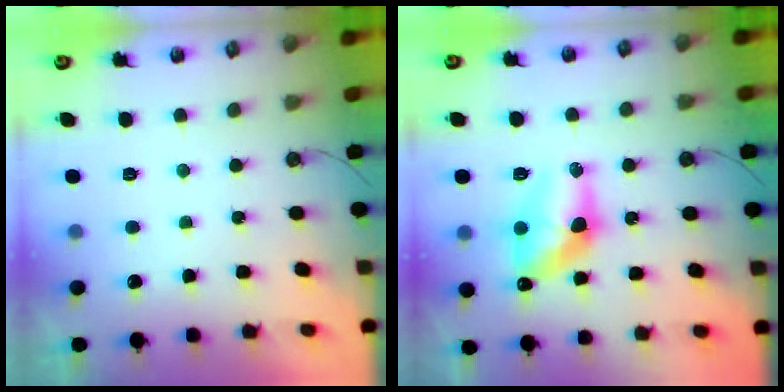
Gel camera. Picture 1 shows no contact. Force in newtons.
{"total": 12.1, "press": 12.1, "slide": 0.5}